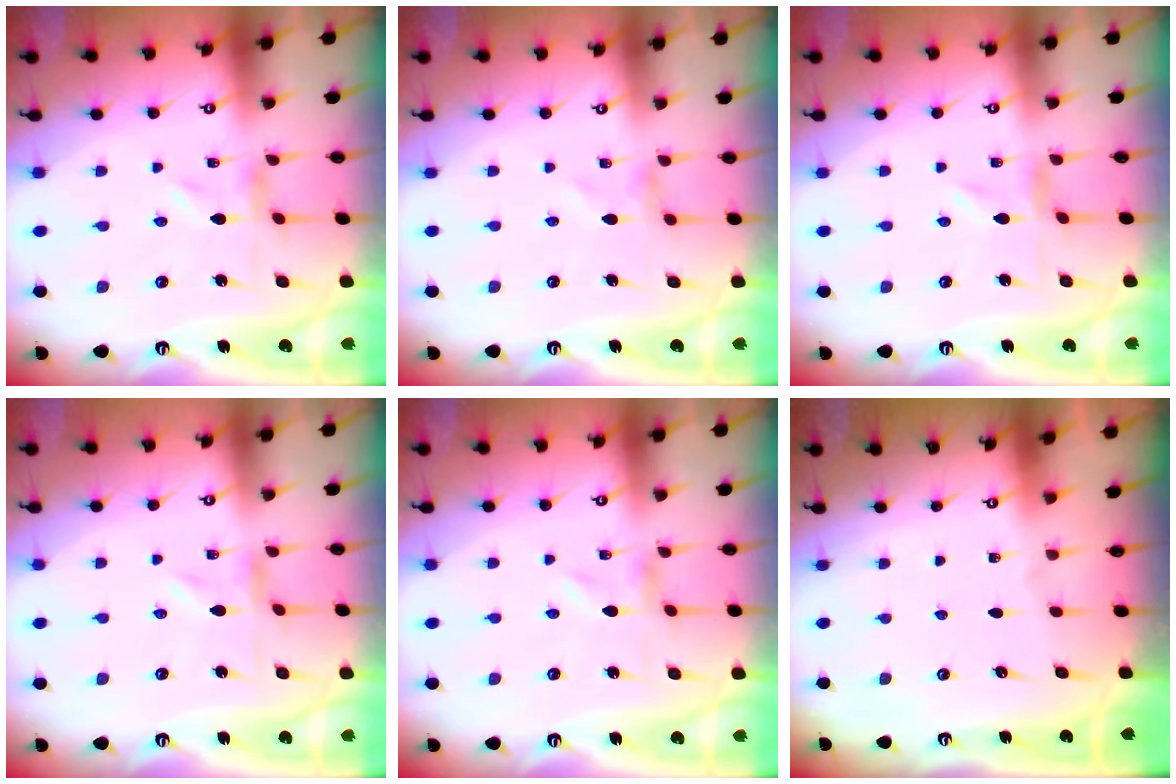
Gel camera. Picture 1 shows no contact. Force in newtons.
{"total": 0.8, "press": 0.8, "slide": 0.1}
{"total": 0.6, "press": 0.6, "slide": 0.2}
{"total": 0.0}
{"total": 0.0}
{"total": 0.0}